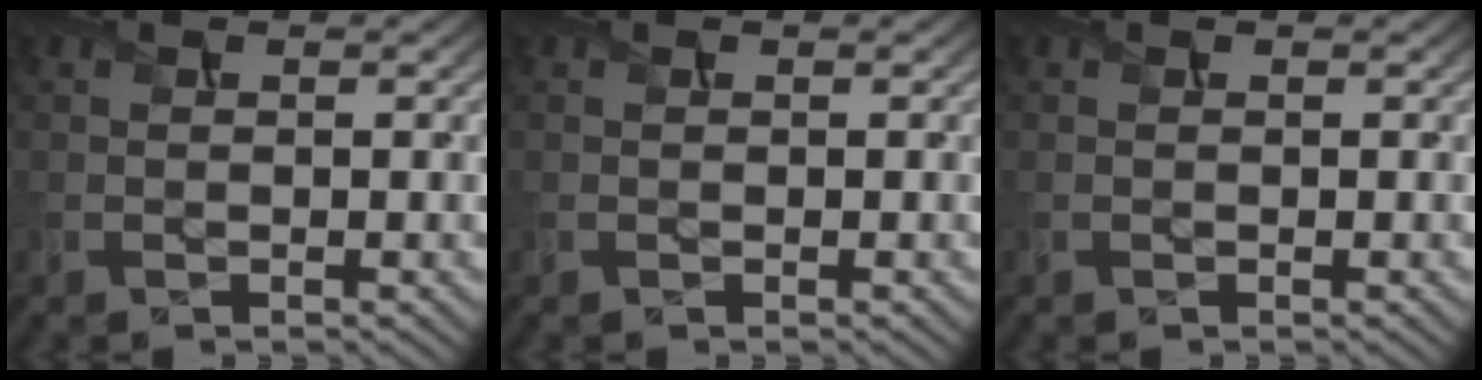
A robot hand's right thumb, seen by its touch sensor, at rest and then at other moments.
{"total": 0.0}
{"total": 0.0}